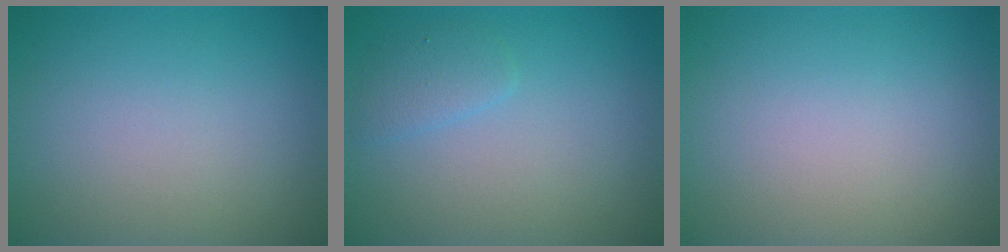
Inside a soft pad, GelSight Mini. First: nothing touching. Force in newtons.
{"total": 1.4, "press": 1.4, "slide": 0.1}
{"total": 0.0}